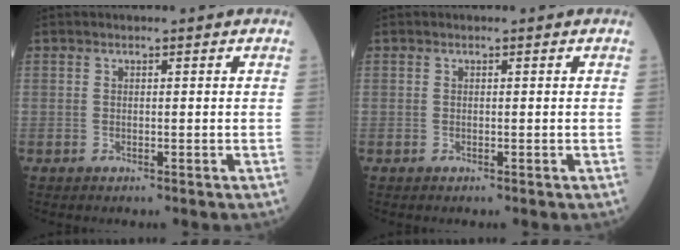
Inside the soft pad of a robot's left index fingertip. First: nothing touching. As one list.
[{"total": 0.0}]